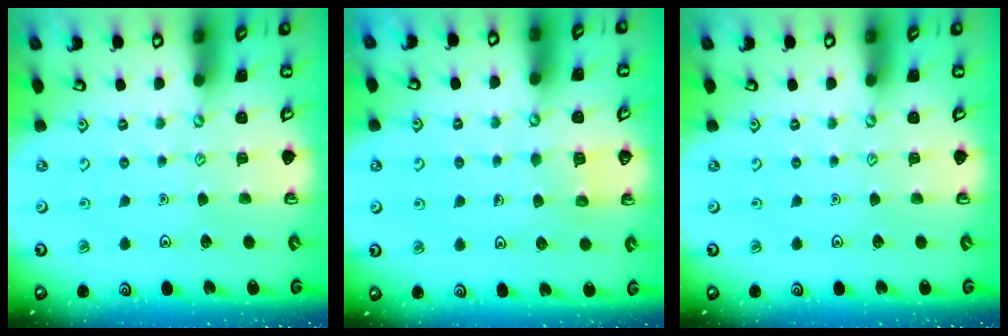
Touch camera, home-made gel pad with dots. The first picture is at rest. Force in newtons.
{"total": 4.0, "press": 4.0, "slide": 0.4}
{"total": 0.0}